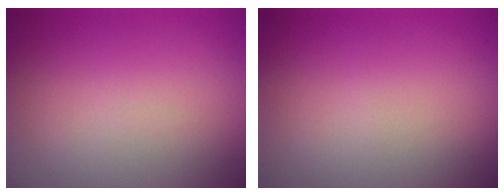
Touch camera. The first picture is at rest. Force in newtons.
{"total": 0.0}